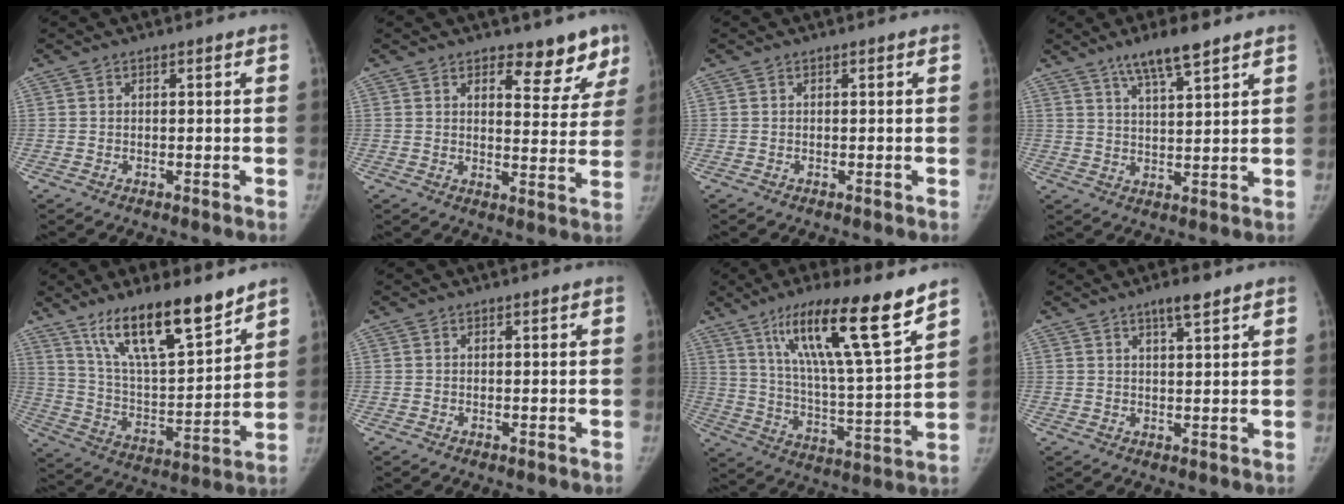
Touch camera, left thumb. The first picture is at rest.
{"total": 7.8, "force": [5.8, 3.5, 3.8], "torque": [-0.004, -0.039, 0.074]}
{"total": 0.0}
{"total": 7.8, "force": [5.6, 1.2, 5.3], "torque": [-0.093, -0.028, 0.102]}
{"total": 18.3, "force": [13.2, 4.7, 11.8], "torque": [-0.171, -0.077, 0.240]}
{"total": 0.0}
{"total": 20.0, "force": [12.7, 2.1, 15.3], "torque": [-0.236, -0.060, 0.217]}
{"total": 3.9, "force": [2.7, 0.6, 2.7], "torque": [-0.044, -0.016, 0.047]}